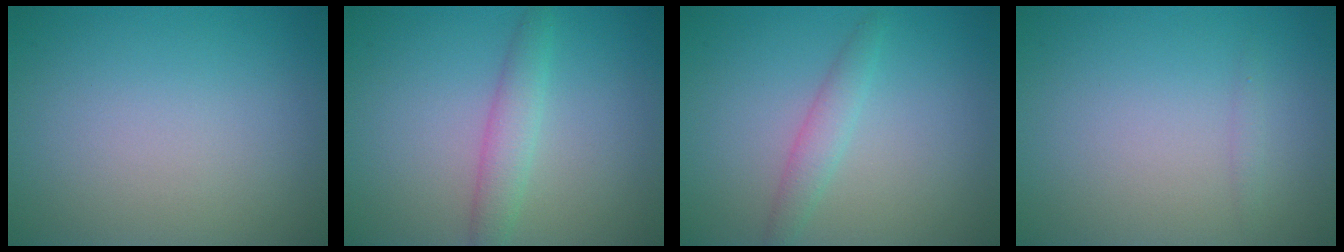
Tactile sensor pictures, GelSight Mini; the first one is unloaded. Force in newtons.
{"total": 2.5, "press": 2.5, "slide": 0.1}
{"total": 1.9, "press": 1.9, "slide": 0.1}
{"total": 0.5, "press": 0.5, "slide": 0.0}